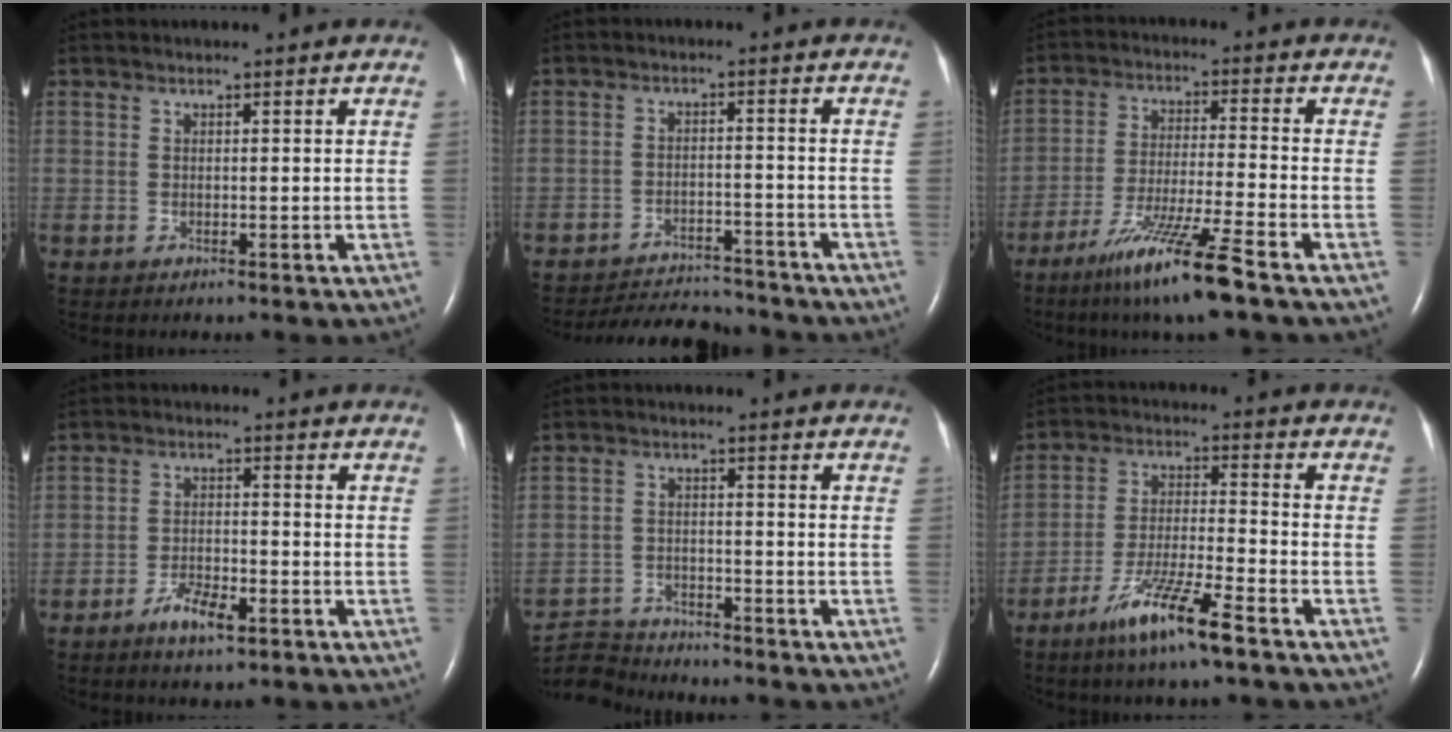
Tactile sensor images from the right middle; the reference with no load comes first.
{"total": 10.2, "force": [-9.9, 1.4, 1.5], "torque": [-0.024, -0.006, -0.148]}
{"total": 11.3, "force": [-7.5, -1.2, 8.3], "torque": [-0.163, -0.041, -0.139]}
{"total": 4.8, "force": [-3.0, 1.3, 3.5], "torque": [-0.071, -0.001, -0.051]}
{"total": 7.4, "force": [-7.3, 0.7, -0.5], "torque": [0.003, 0.002, -0.138]}
{"total": 10.3, "force": [-6.8, 0.1, 7.8], "torque": [-0.153, -0.025, -0.131]}